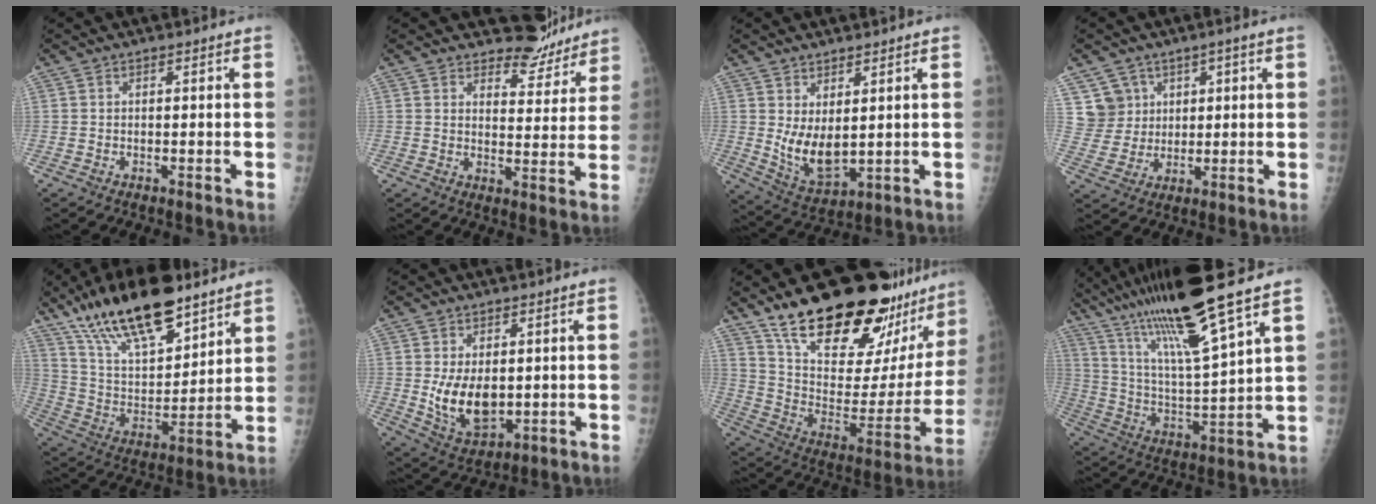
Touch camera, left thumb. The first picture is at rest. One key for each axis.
{"total": 7.7, "fx": 7.1, "fy": 3.0, "fz": 0.0, "tx": 0.031, "ty": -0.070, "tz": 0.093}
{"total": 8.4, "fx": 2.0, "fy": 5.1, "fz": 6.4, "tx": -0.099, "ty": -0.034, "tz": 0.055}
{"total": 6.9, "fx": 3.2, "fy": 6.1, "fz": 0.5, "tx": 0.031, "ty": -0.022, "tz": 0.066}
{"total": 23.0, "fx": 15.8, "fy": 8.7, "fz": 14.2, "tx": -0.211, "ty": -0.056, "tz": 0.280}
{"total": 10.4, "fx": 0.2, "fy": 6.7, "fz": 8.0, "tx": -0.114, "ty": -0.020, "tz": 0.021}
{"total": 32.3, "fx": 23.0, "fy": 11.1, "fz": 19.8, "tx": -0.270, "ty": -0.100, "tz": 0.350}
{"total": 19.6, "fx": 13.8, "fy": 0.7, "fz": 13.9, "tx": -0.241, "ty": -0.056, "tz": 0.255}